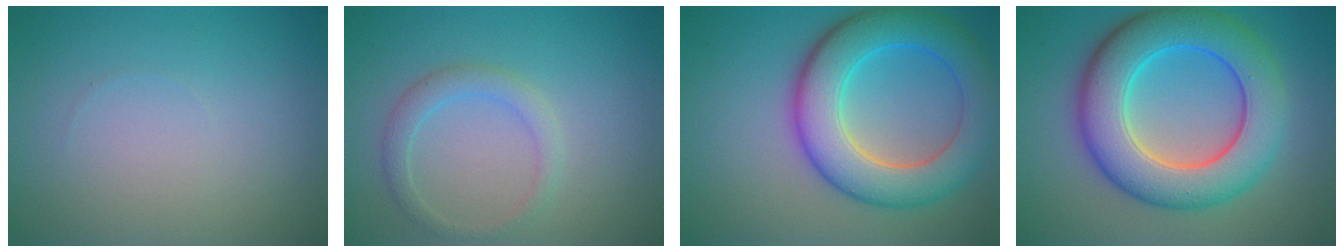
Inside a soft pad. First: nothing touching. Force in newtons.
{"total": 2.1, "press": 2.1, "slide": 0.1}
{"total": 8.7, "press": 8.7, "slide": 0.5}
{"total": 10.2, "press": 10.2, "slide": 0.2}